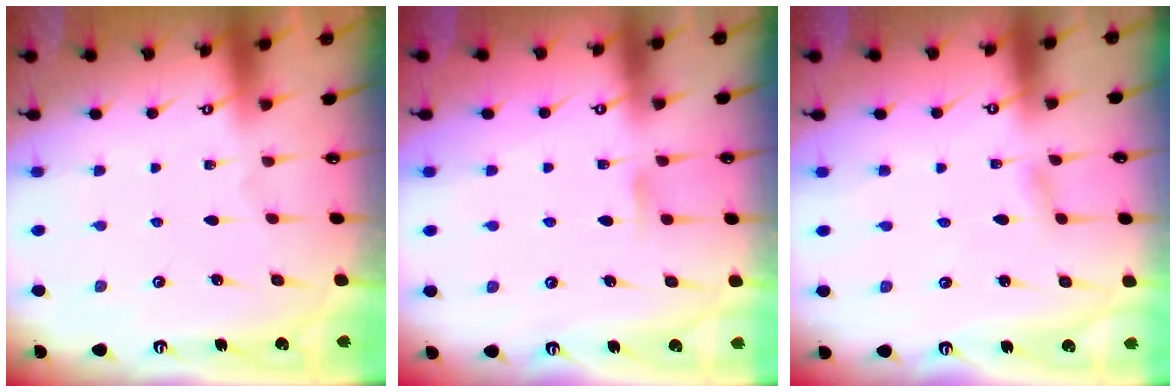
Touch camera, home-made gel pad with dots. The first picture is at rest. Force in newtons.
{"total": 5.1, "press": 5.0, "slide": 0.5}
{"total": 2.9, "press": 2.9, "slide": 0.4}